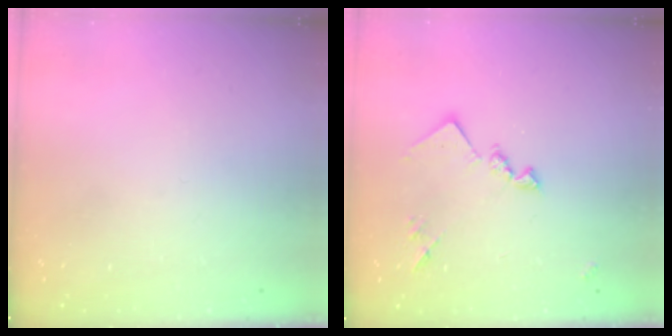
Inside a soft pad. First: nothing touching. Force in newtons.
{"total": 11.9, "press": 11.9, "slide": 0.6}